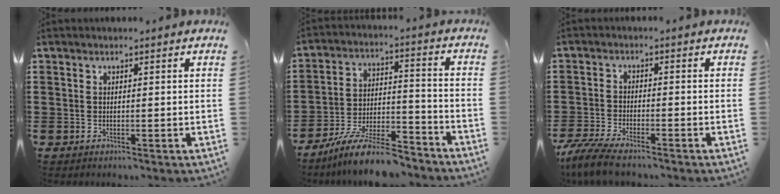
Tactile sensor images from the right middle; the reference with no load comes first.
{"total": 10.7, "force": [-9.2, 1.6, 5.3], "torque": [-0.094, 0.023, -0.174]}
{"total": 5.1, "force": [-4.5, 0.5, 2.4], "torque": [-0.075, -0.018, -0.093]}